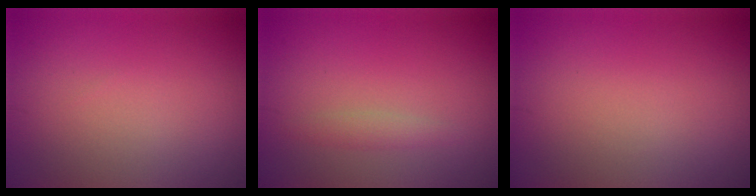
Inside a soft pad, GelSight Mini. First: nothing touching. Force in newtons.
{"total": 1.1, "press": 1.1, "slide": 0.1}
{"total": 0.0}